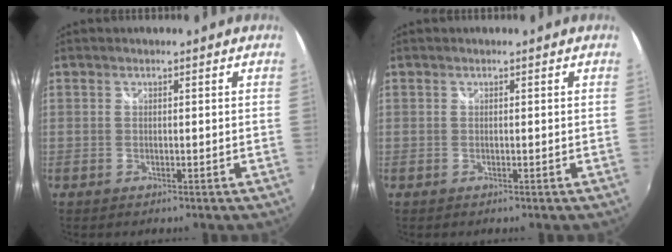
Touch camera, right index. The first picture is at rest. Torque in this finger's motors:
{"motor_torque": [0.00, 0.00, 0.00, 0.00]}